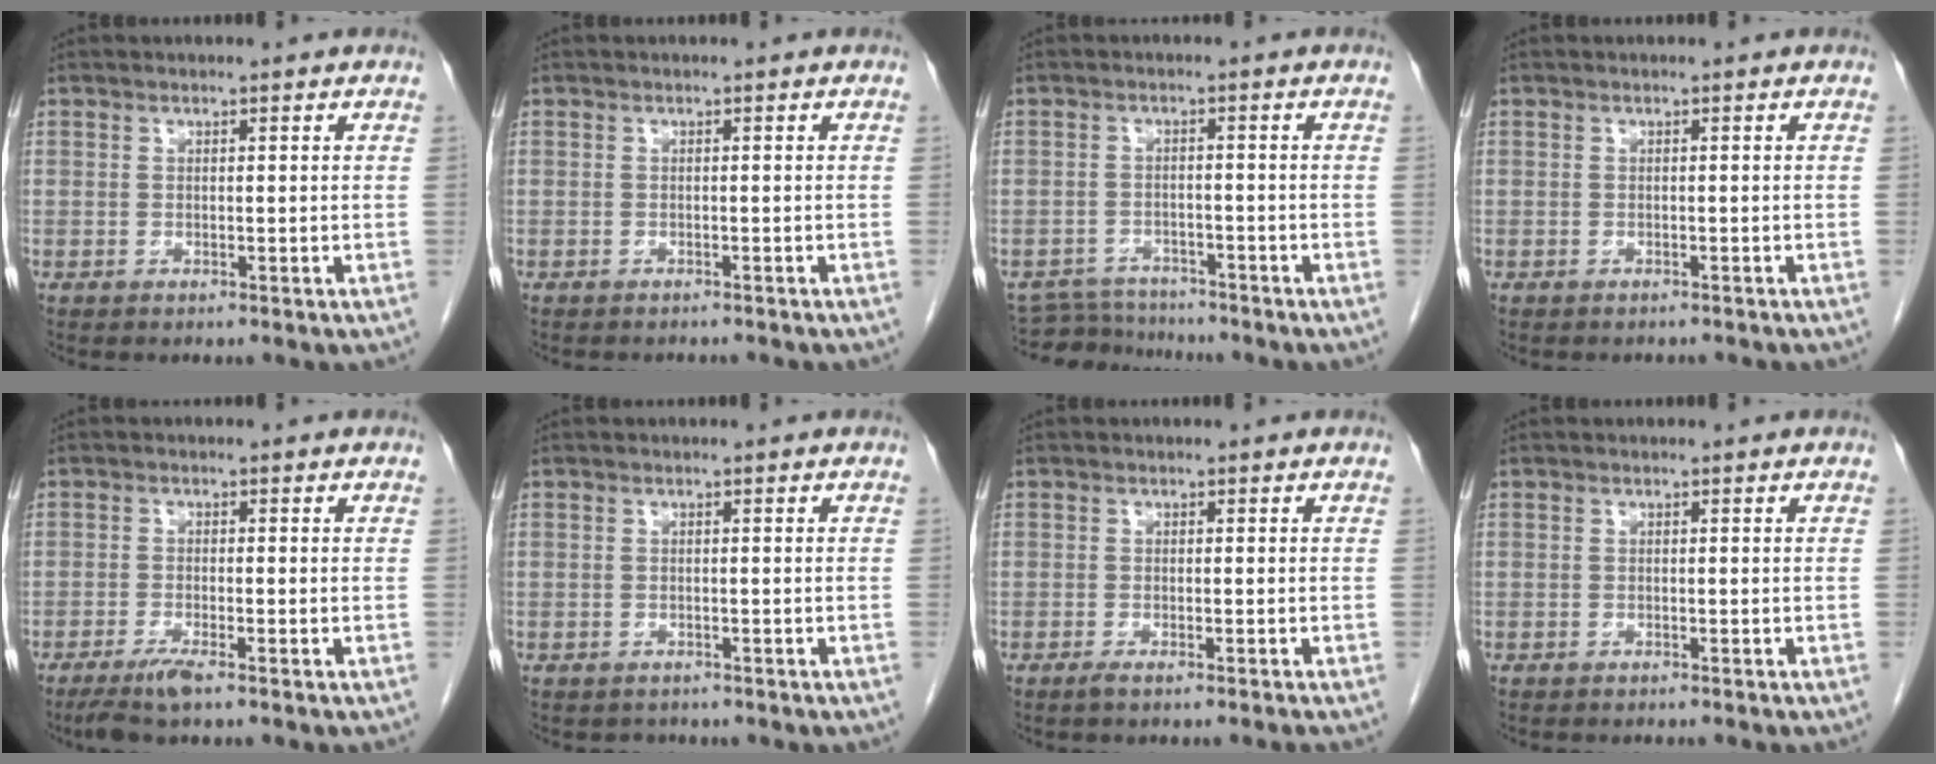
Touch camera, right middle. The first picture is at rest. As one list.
[{"total": 2.8, "force": [-2.6, 0.7, 0.8], "torque": [-0.011, -0.003, -0.030]}, {"total": 5.6, "force": [-5.5, 1.1, -0.3], "torque": [0.004, -0.001, -0.093]}, {"total": 2.2, "force": [-2.0, 0.7, 0.5], "torque": [-0.011, -0.002, -0.023]}, {"total": 3.6, "force": [-2.6, 0.1, 2.5], "torque": [-0.053, -0.010, -0.051]}, {"total": 1.5, "force": [-1.3, 0.8, -0.1], "torque": [-0.005, -0.001, -0.021]}, {"total": 2.2, "force": [-1.8, -0.4, 1.1], "torque": [-0.013, 0.001, -0.029]}, {"total": 2.5, "force": [-2.3, 0.2, 0.9], "torque": [-0.011, -0.002, -0.027]}]